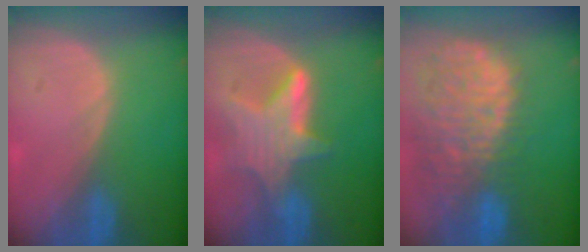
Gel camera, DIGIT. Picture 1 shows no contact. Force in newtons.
{"total": 6.7, "press": 6.5, "slide": 1.7}
{"total": 13.8, "press": 11.3, "slide": 7.9}